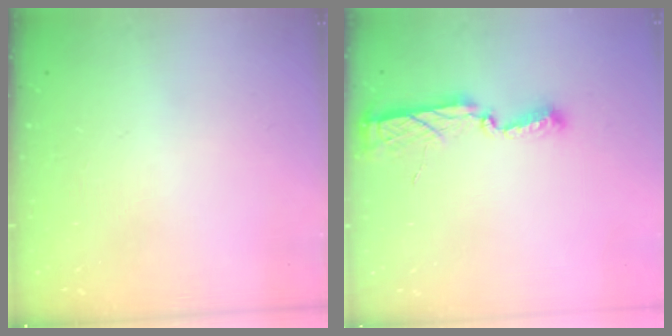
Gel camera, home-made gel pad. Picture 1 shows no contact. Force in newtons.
{"total": 8.1, "press": 8.0, "slide": 0.5}